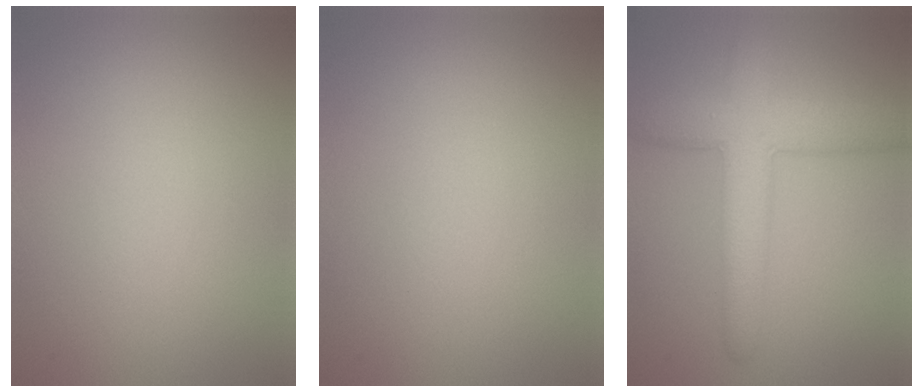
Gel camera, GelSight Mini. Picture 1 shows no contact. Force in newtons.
{"total": 0.0}
{"total": 6.1, "press": 6.1, "slide": 0.2}